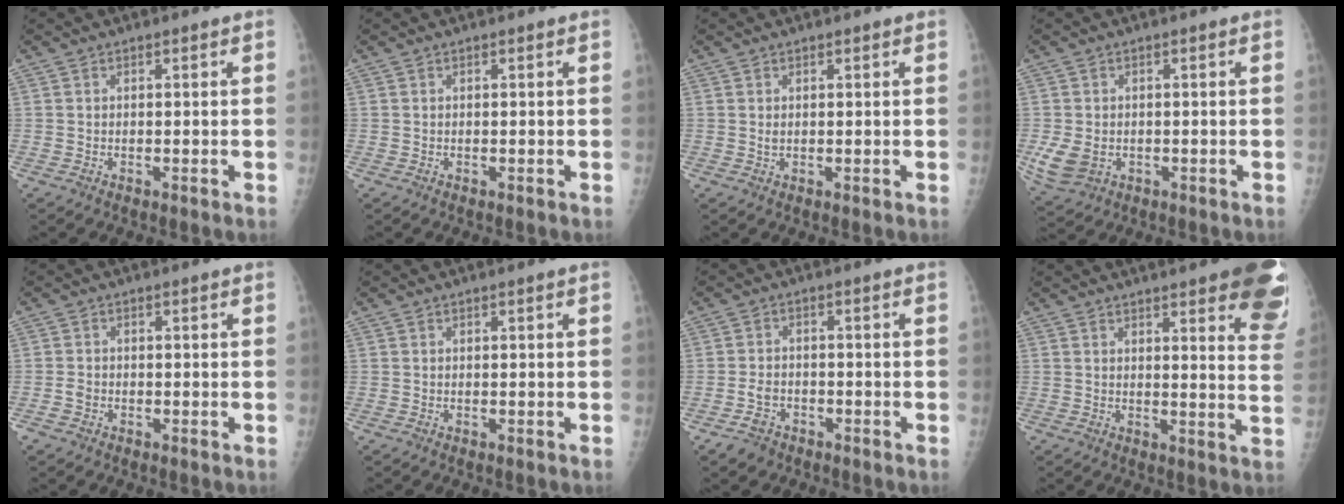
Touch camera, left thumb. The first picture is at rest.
{"total": 0.0}
{"total": 0.8, "force": [0.4, 0.5, 0.4], "torque": [-0.005, -0.002, 0.006]}
{"total": 5.7, "force": [-1.2, 4.4, 3.5], "torque": [-0.065, -0.006, -0.010]}
{"total": 1.6, "force": [-0.7, 1.3, 0.7], "torque": [-0.011, 0.003, -0.014]}
{"total": 0.0}
{"total": 3.8, "force": [-2.5, 2.7, 1.2], "torque": [-0.019, 0.016, -0.039]}
{"total": 17.3, "force": [10.8, 4.2, 12.9], "torque": [-0.132, -0.045, 0.113]}